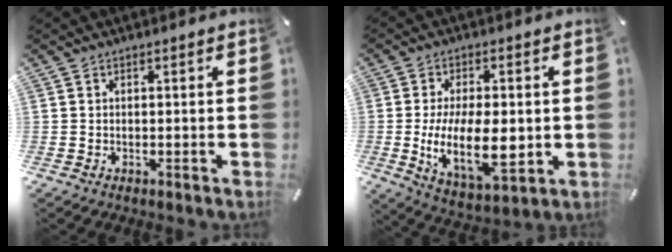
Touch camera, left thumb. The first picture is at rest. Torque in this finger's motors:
{"motor_torque": [-0.19, 1.43, 0.50, 0.14, 0.37]}